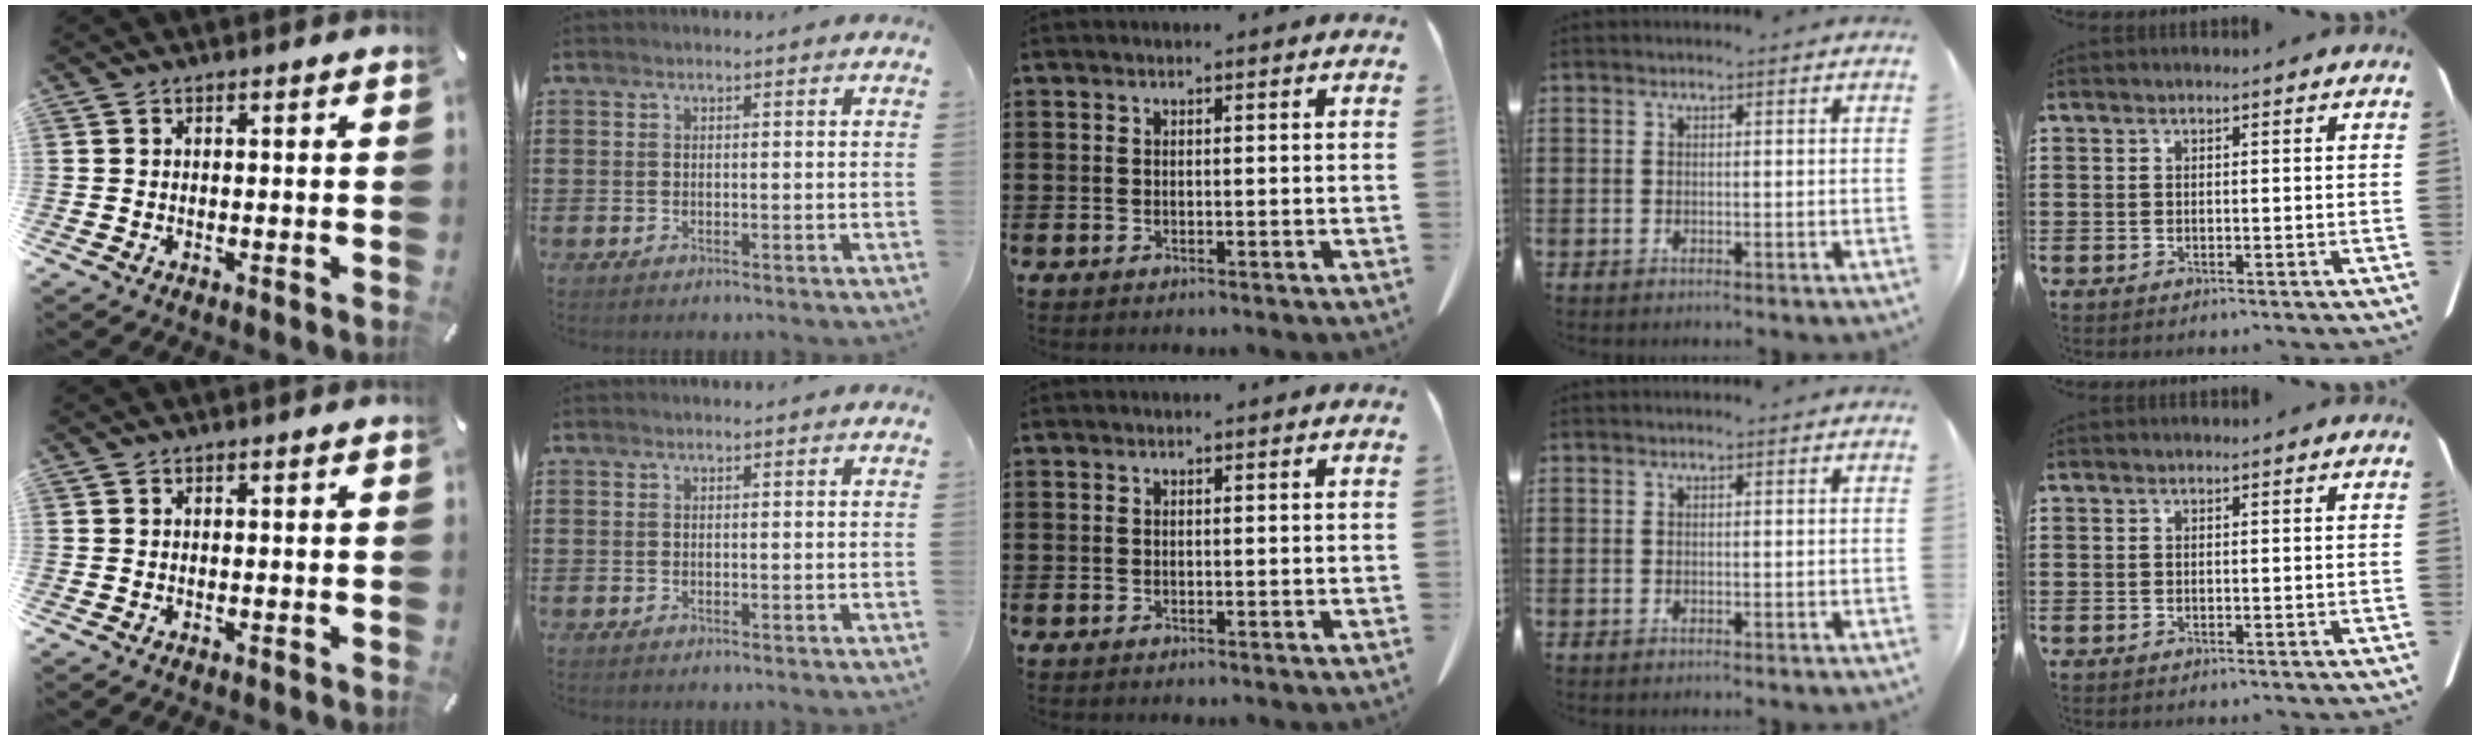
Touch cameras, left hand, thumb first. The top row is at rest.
{}